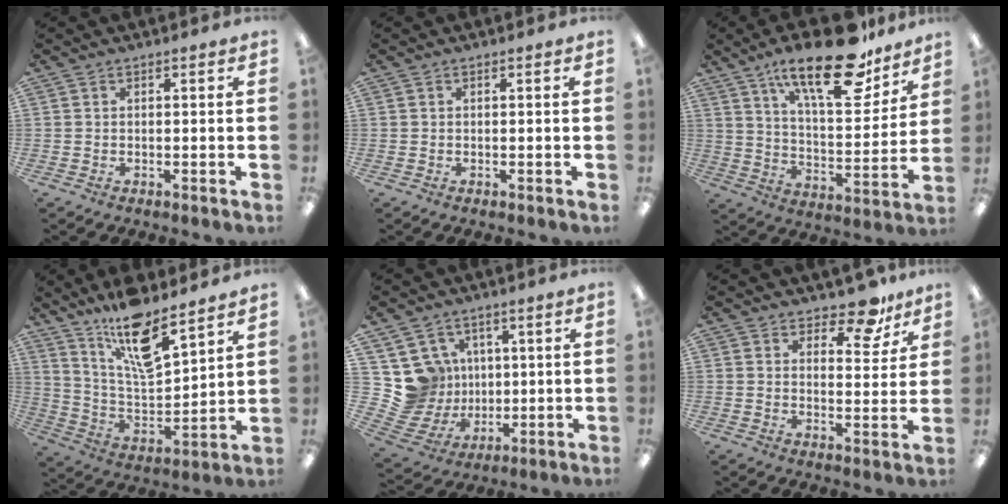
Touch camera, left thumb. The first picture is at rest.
{"total": 0.0}
{"total": 26.0, "force": [16.8, 9.5, 17.4], "torque": [-0.276, -0.092, 0.280]}
{"total": 15.3, "force": [11.5, 4.7, 9.0], "torque": [-0.159, -0.068, 0.195]}
{"total": 12.3, "force": [3.2, 11.6, 2.3], "torque": [-0.085, -0.030, 0.073]}
{"total": 9.0, "force": [6.9, 4.0, 4.2], "torque": [-0.048, -0.041, 0.118]}